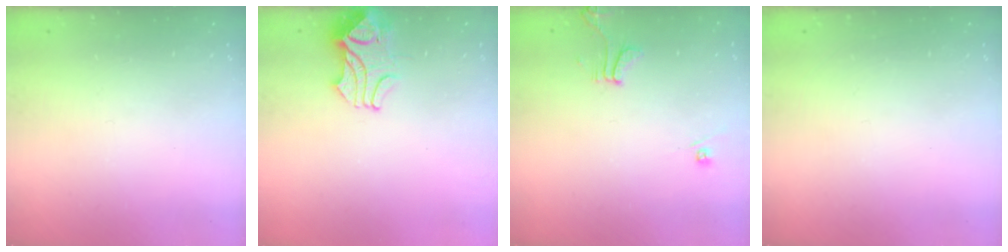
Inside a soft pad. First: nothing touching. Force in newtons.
{"total": 2.1, "press": 2.0, "slide": 0.7}
{"total": 0.6, "press": 0.5, "slide": 0.4}
{"total": 0.0}